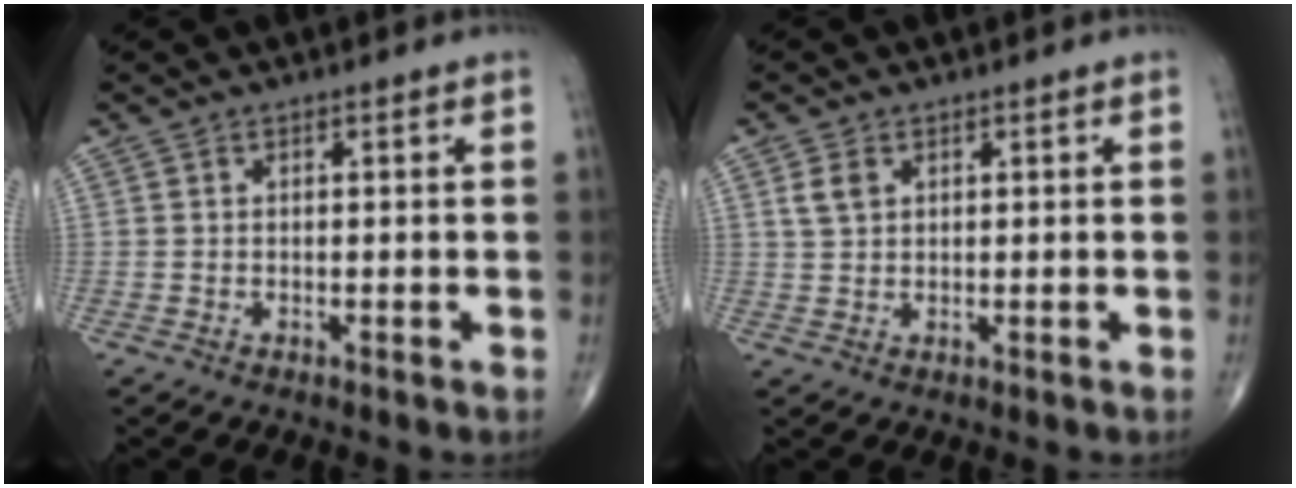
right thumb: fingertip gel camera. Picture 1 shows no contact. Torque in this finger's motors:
{"motor_torque": [-0.28, 0.27, 0.06, 0.00, 0.10]}